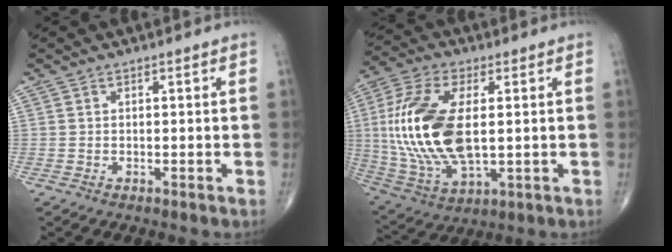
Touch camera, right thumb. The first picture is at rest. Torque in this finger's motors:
{"motor_torque": [-0.13, 1.45, 2.18, 0.59, 0.30]}